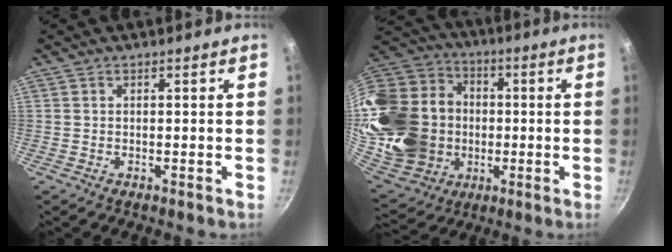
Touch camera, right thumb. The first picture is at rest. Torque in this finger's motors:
{"motor_torque": [0.25, 0.77, 1.38, 0.25, 0.18]}